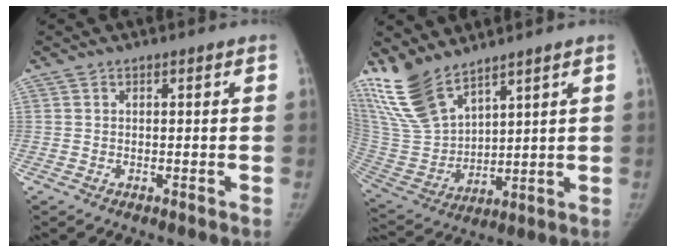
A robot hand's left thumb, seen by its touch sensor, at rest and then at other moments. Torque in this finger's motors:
{"motor_torque": [0.12, 0.15, 1.16, -1.61, 0.06]}